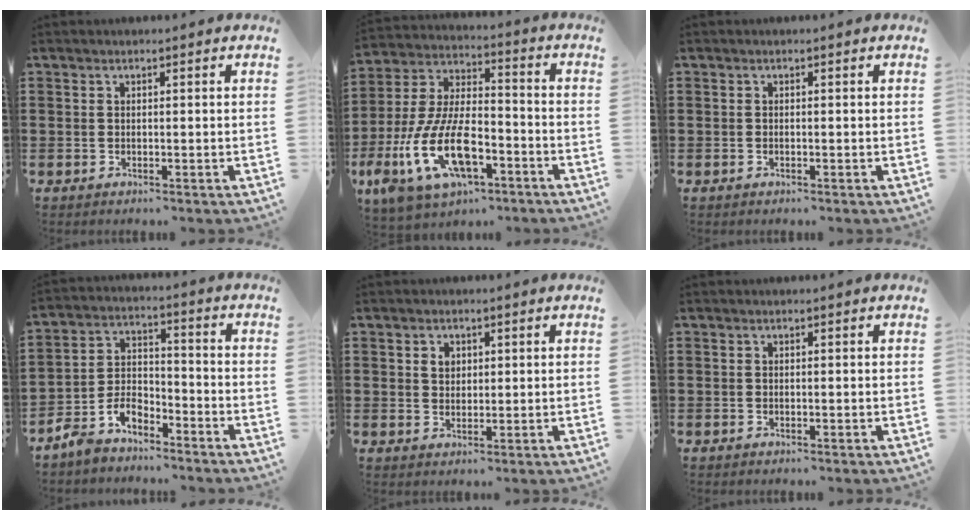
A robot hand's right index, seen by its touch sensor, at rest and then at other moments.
{"total": 14.6, "force": [-6.3, 6.9, 11.3], "torque": [-0.261, 0.005, -0.119]}
{"total": 0.0}
{"total": 5.5, "force": [-4.7, 2.3, 1.7], "torque": [-0.053, 0.008, -0.097]}
{"total": 2.0, "force": [0.8, 1.6, 1.0], "torque": [-0.025, 0.009, 0.013]}
{"total": 0.0}